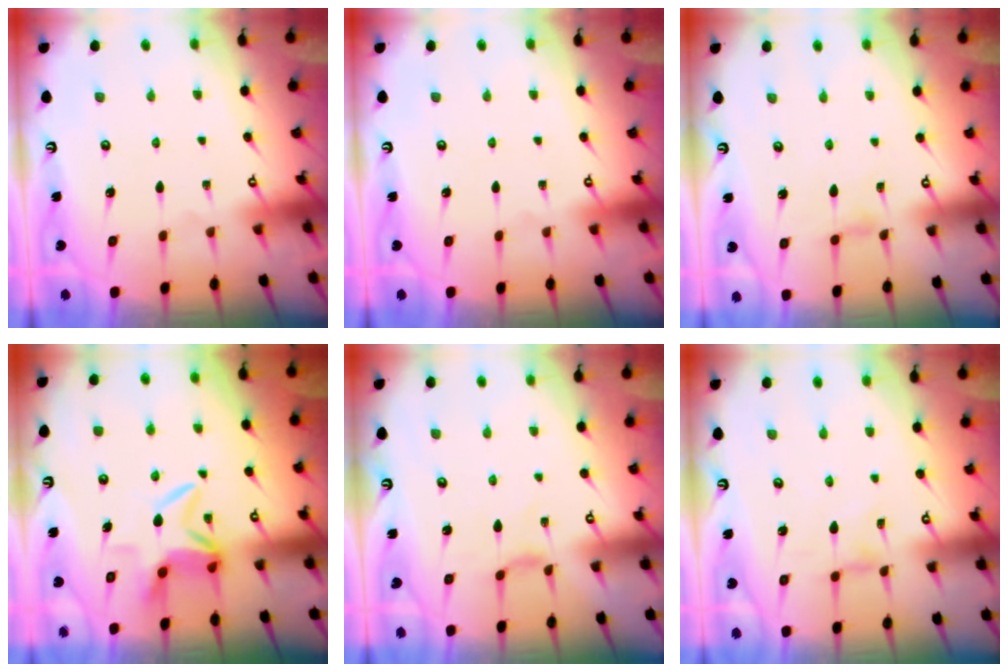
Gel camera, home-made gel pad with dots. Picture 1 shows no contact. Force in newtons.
{"total": 0.0}
{"total": 1.4, "press": 1.3, "slide": 0.3}
{"total": 6.5, "press": 6.5, "slide": 1.0}
{"total": 0.8, "press": 0.7, "slide": 0.4}
{"total": 0.0}